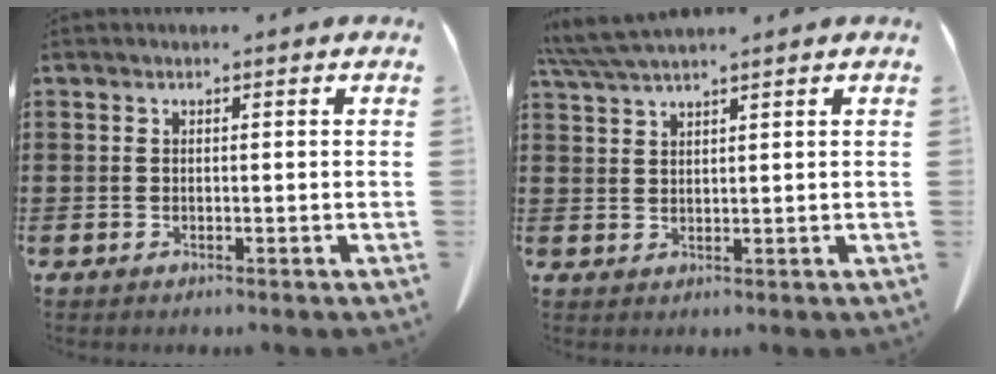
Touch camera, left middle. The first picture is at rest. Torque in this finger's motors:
{"motor_torque": [0.49, 0.34, 0.07, 0.05]}